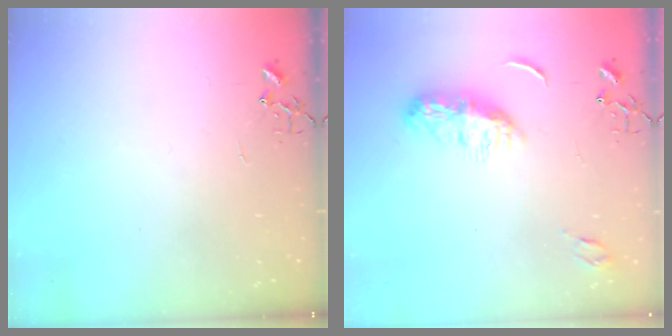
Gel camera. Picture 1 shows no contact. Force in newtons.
{"total": 9.4, "press": 9.4, "slide": 0.4}